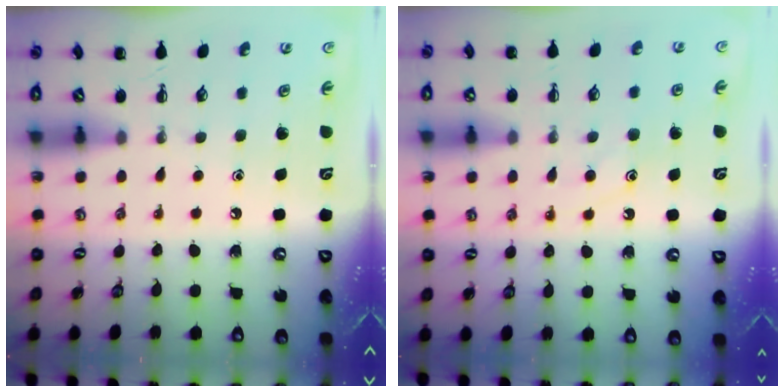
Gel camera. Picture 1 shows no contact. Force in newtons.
{"total": 9.6, "press": 9.5, "slide": 0.9}